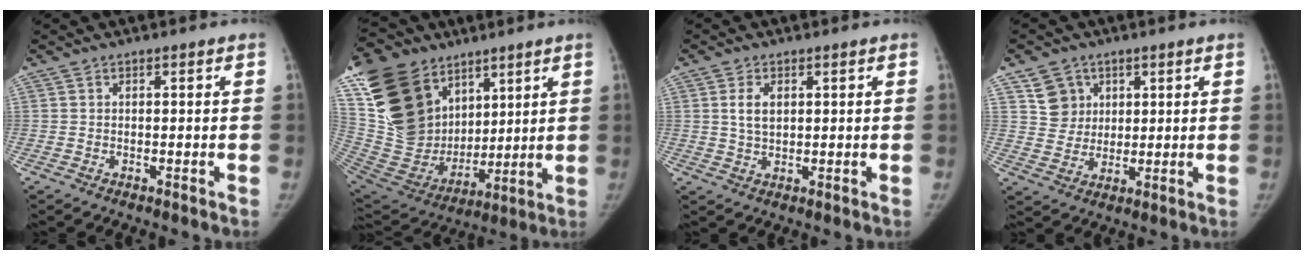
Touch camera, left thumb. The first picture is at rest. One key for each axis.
{"total": 26.3, "fx": 12.8, "fy": 18.2, "fz": 13.9, "tx": -0.276, "ty": -0.009, "tz": 0.255}
{"total": 3.9, "fx": 1.1, "fy": 2.2, "fz": 3.0, "tx": -0.054, "ty": -0.004, "tz": 0.024}
{"total": 6.6, "fx": 3.1, "fy": 5.6, "fz": 1.3, "tx": 0.002, "ty": -0.018, "tz": 0.063}